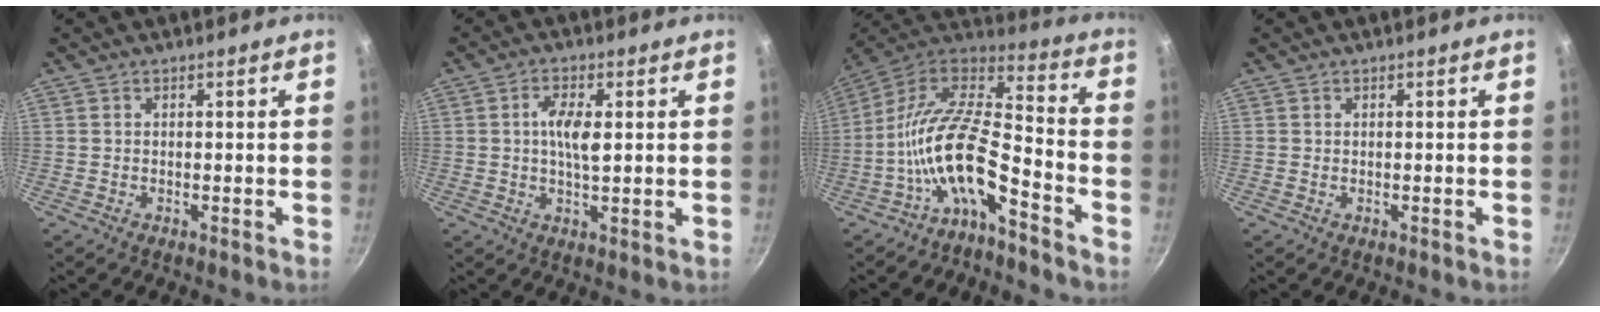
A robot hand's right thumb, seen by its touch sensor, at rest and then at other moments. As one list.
[{"total": 5.7, "force": [1.0, 2.2, 5.2], "torque": [-0.092, 0.000, 0.015]}, {"total": 15.4, "force": [-7.3, 5.9, 12.2], "torque": [-0.226, 0.076, -0.150]}, {"total": 0.0}]